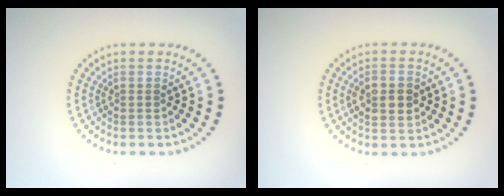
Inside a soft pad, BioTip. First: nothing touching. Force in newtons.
{"total": 2.7, "press": 2.7, "slide": 0.1}